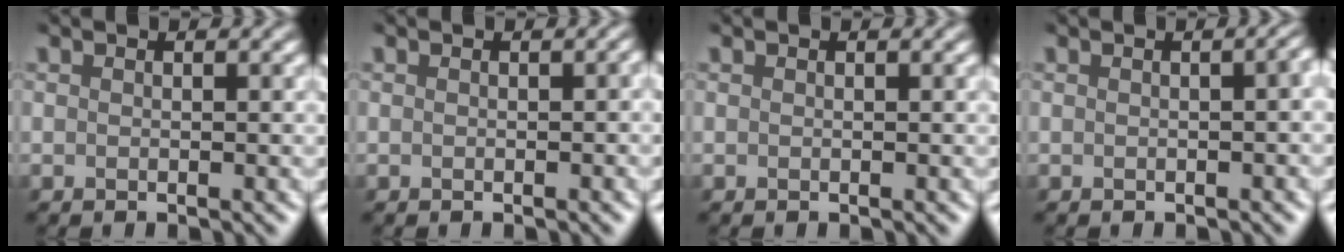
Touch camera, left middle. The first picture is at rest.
{"total": 1.2, "force": [-0.4, 0.5, 0.9], "torque": [-0.004, 0.008, -0.009]}
{"total": 0.0}
{"total": 4.0, "force": [-0.8, 2.2, 3.2], "torque": [-0.005, 0.016, -0.028]}